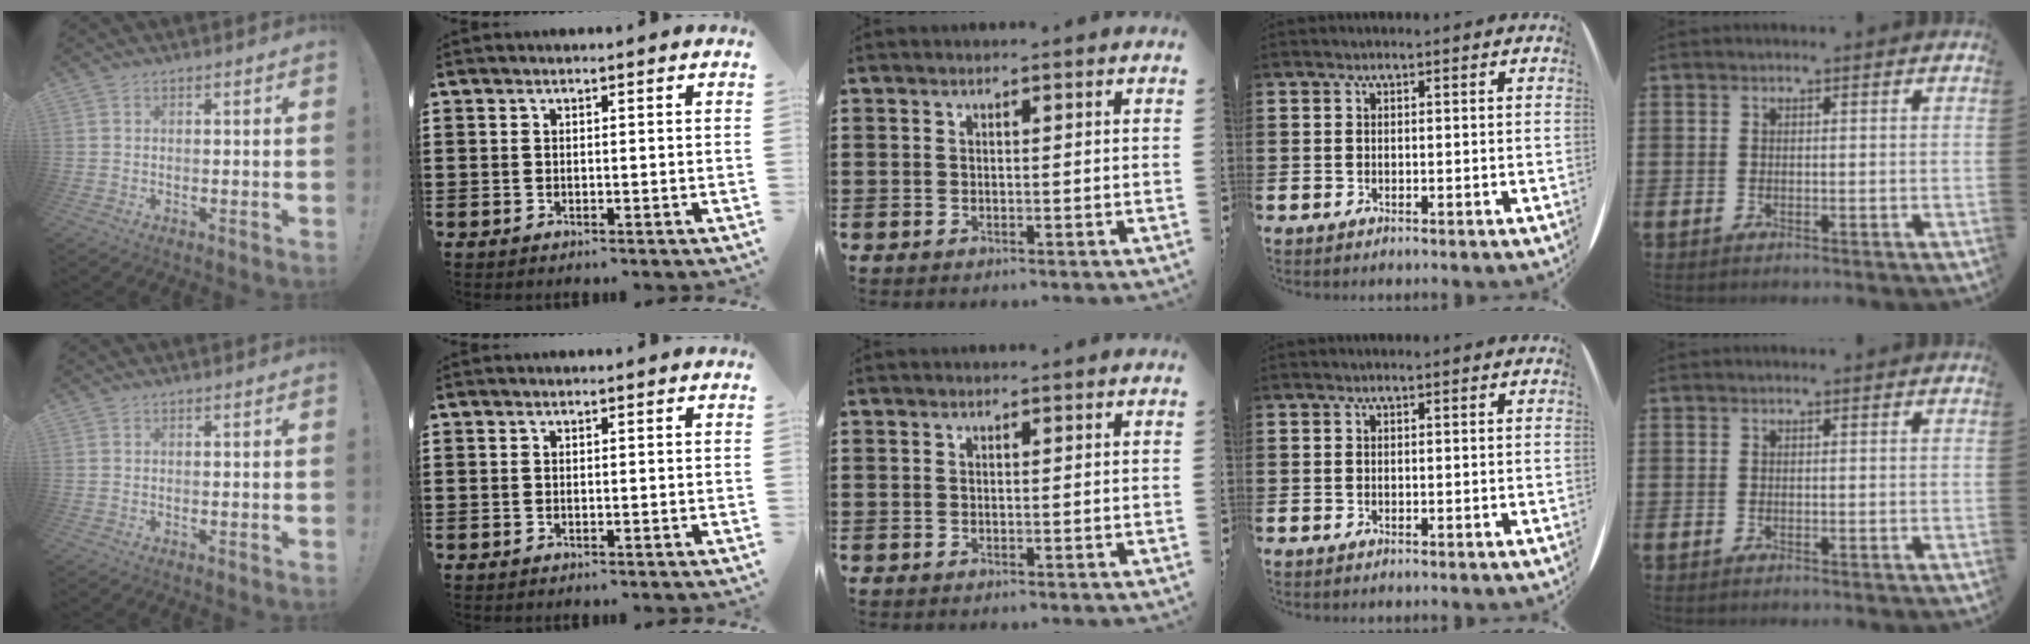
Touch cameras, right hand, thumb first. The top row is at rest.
{}